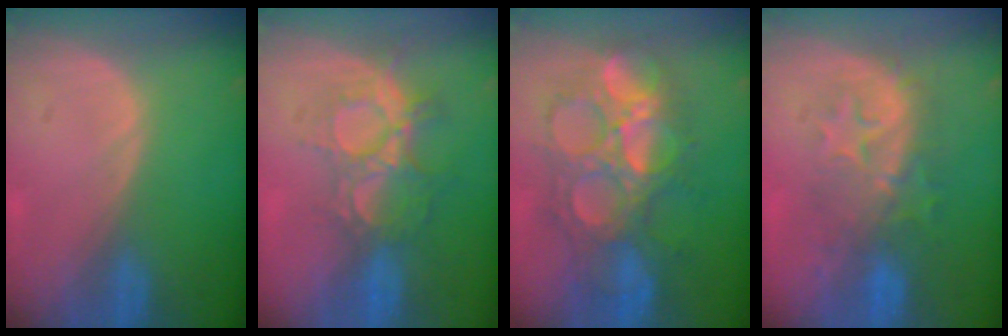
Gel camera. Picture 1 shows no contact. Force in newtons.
{"total": 9.3, "press": 7.9, "slide": 4.9}
{"total": 10.8, "press": 10.8, "slide": 0.9}
{"total": 8.2, "press": 8.1, "slide": 0.8}